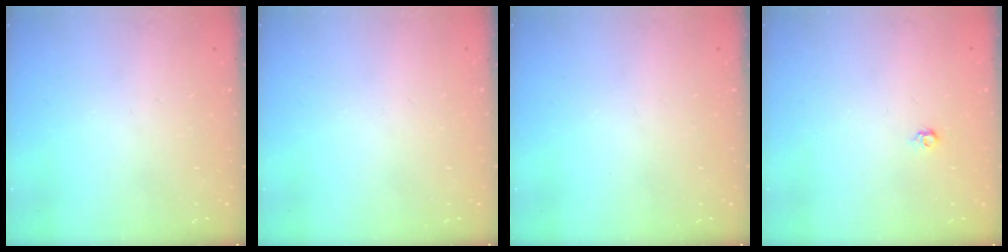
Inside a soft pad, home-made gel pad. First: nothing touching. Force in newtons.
{"total": 0.0}
{"total": 0.0}
{"total": 4.0, "press": 3.9, "slide": 0.7}